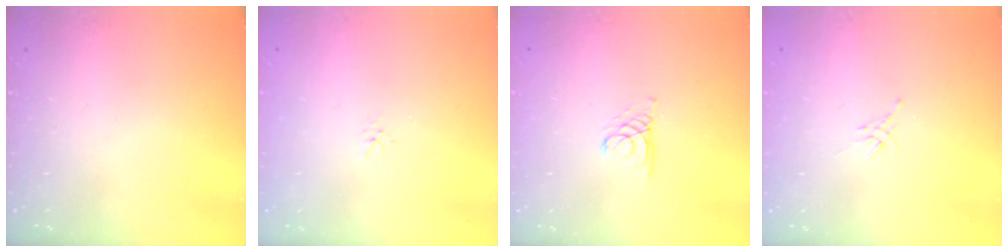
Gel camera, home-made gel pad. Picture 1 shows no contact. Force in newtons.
{"total": 1.5, "press": 1.5, "slide": 0.1}
{"total": 1.4, "press": 1.3, "slide": 0.1}
{"total": 2.1, "press": 2.0, "slide": 0.5}